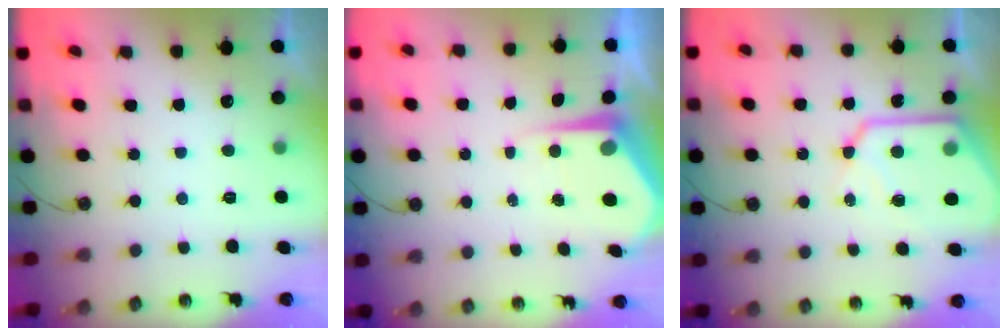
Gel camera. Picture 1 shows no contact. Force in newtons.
{"total": 6.1, "press": 6.1, "slide": 0.6}
{"total": 13.4, "press": 13.3, "slide": 1.4}